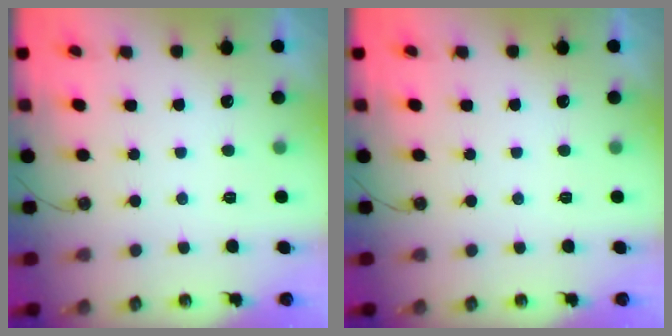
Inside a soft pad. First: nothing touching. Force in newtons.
{"total": 0.0}